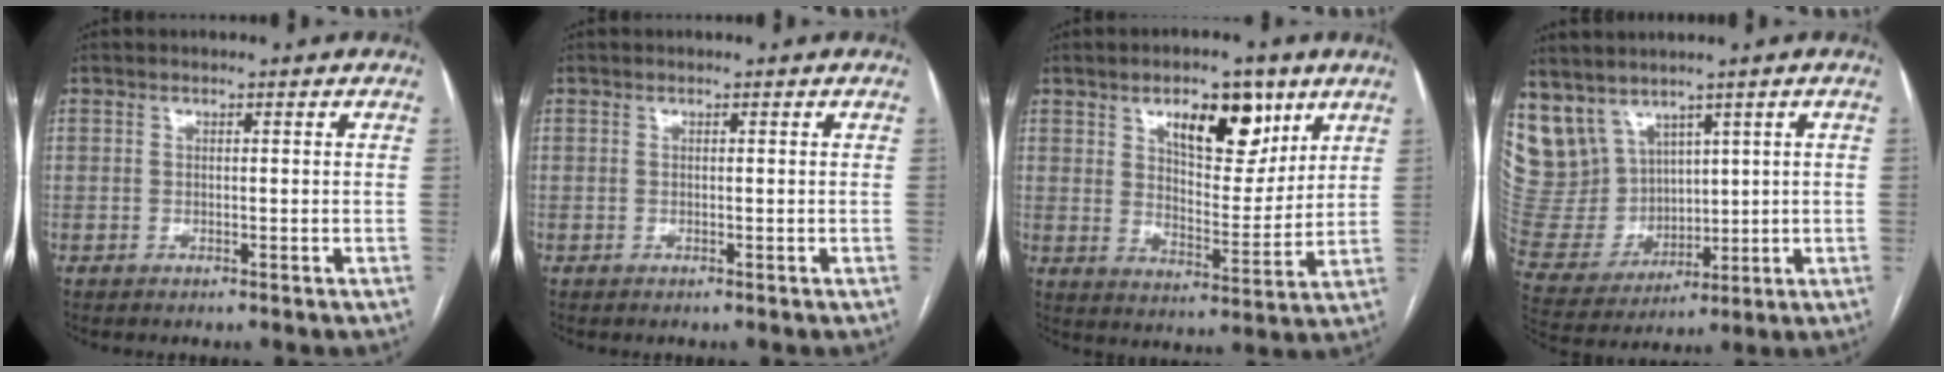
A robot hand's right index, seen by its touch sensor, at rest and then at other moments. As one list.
[{"total": 0.0}, {"total": 11.5, "force": [6.3, 4.8, 8.4], "torque": [-0.126, 0.001, 0.105]}, {"total": 11.7, "force": [7.5, 8.5, 2.9], "torque": [-0.090, 0.035, 0.188]}]